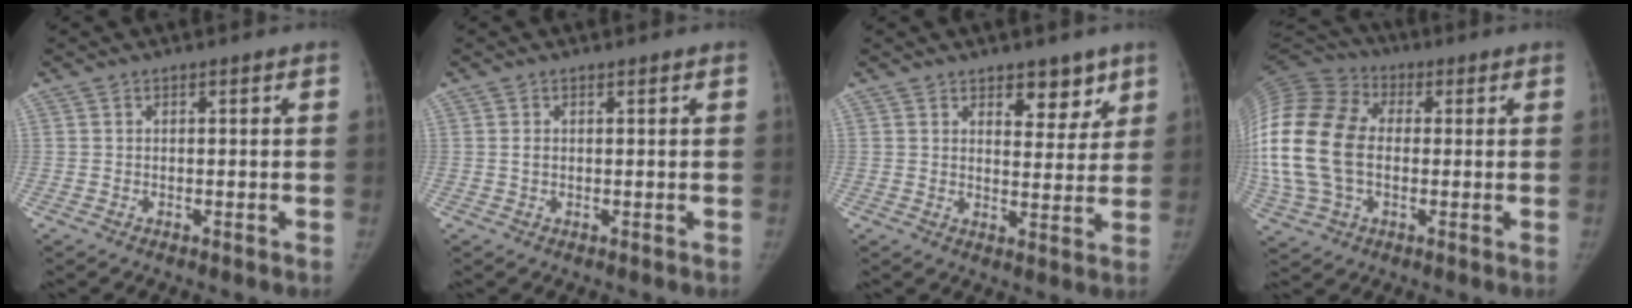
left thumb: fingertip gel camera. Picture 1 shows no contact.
{"total": 0.8, "force": [0.2, 0.6, 0.6], "torque": [-0.010, 0.000, 0.004]}
{"total": 6.3, "force": [4.2, 3.5, 3.2], "torque": [-0.007, -0.028, 0.060]}
{"total": 23.9, "force": [0.0, 16.4, 17.3], "torque": [-0.409, 0.017, 0.003]}